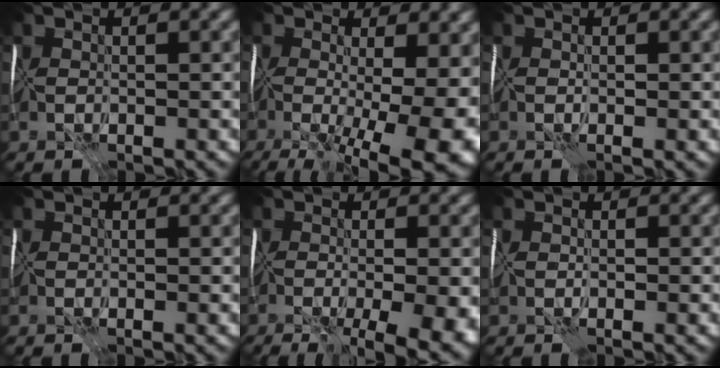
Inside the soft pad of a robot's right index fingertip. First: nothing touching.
{"total": 14.7, "force": [-2.3, 5.7, 13.3], "torque": [-0.183, -0.036, -0.006]}
{"total": 0.7, "force": [0.1, 0.0, 0.7], "torque": [-0.006, 0.001, -0.001]}
{"total": 1.1, "force": [0.5, 0.4, 0.8], "torque": [-0.013, 0.006, 0.008]}
{"total": 10.0, "force": [-3.3, 3.7, 8.7], "torque": [-0.130, -0.031, -0.022]}
{"total": 1.0, "force": [0.0, 0.3, 0.9], "torque": [-0.015, -0.001, 0.003]}